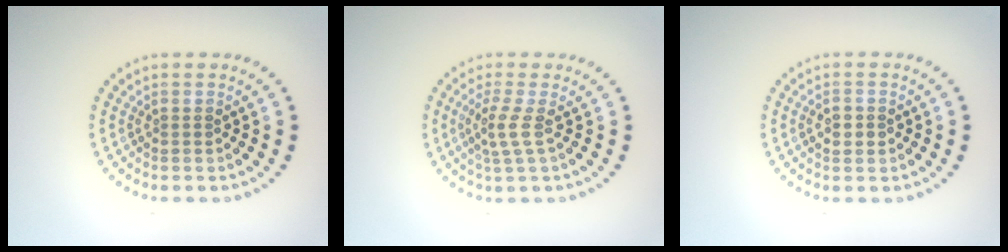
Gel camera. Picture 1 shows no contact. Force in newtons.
{"total": 2.2, "press": 1.6, "slide": 1.5}
{"total": 2.2, "press": 2.2, "slide": 0.1}